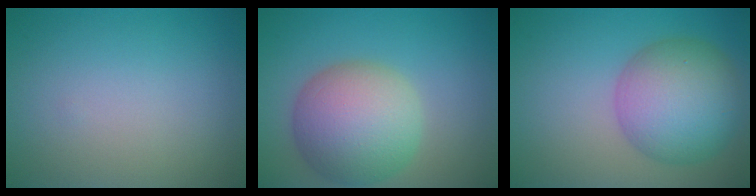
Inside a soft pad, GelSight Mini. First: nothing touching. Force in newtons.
{"total": 8.5, "press": 8.5, "slide": 0.3}
{"total": 8.3, "press": 8.3, "slide": 0.3}